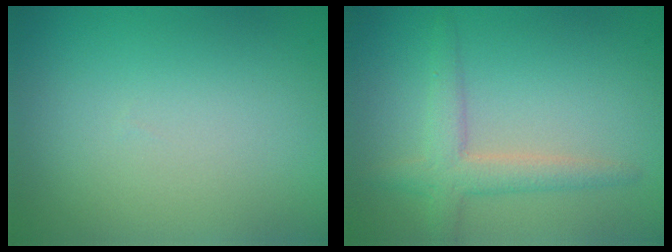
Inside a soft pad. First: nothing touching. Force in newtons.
{"total": 3.2, "press": 3.2, "slide": 0.2}